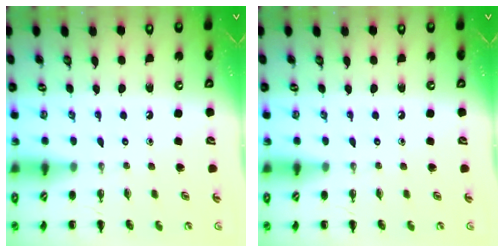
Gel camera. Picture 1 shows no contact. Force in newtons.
{"total": 0.0}